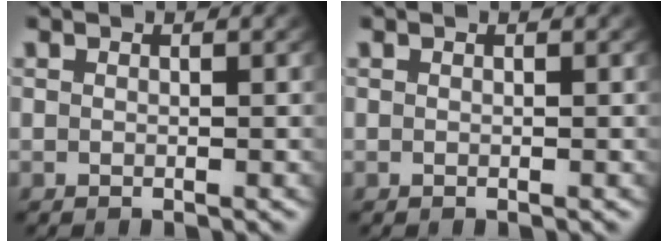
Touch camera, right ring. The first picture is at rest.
{"total": 0.0}